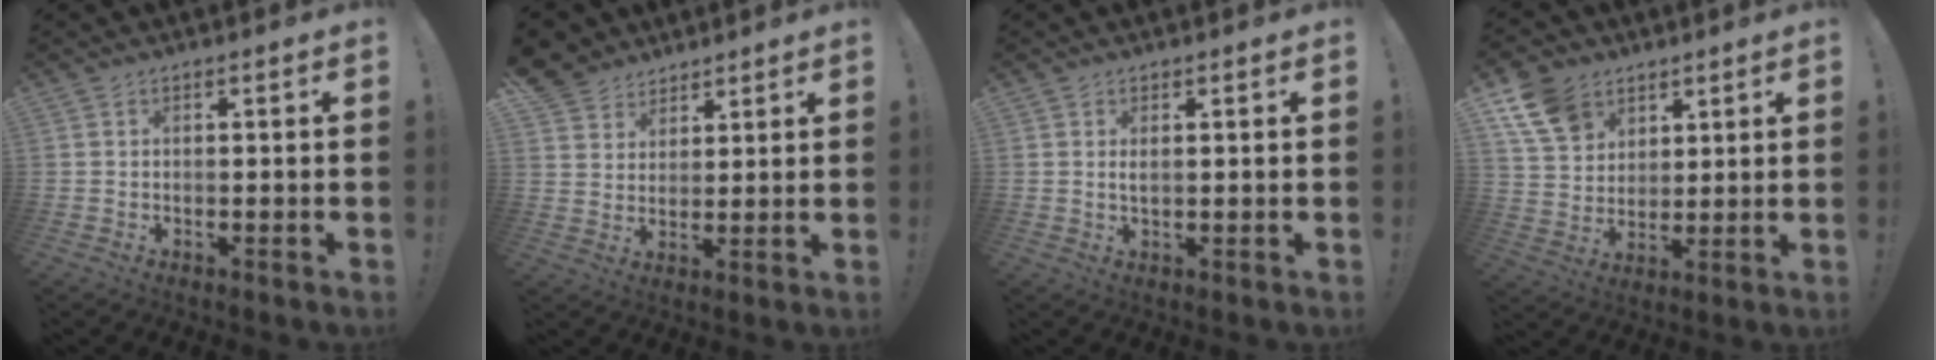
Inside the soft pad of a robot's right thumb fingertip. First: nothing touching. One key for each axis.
{"total": 6.9, "fx": 5.0, "fy": 4.7, "fz": 0.4, "tx": -0.012, "ty": -0.040, "tz": 0.102}
{"total": 1.3, "fx": 0.4, "fy": 0.3, "fz": 1.2, "tx": -0.018, "ty": -0.002, "tz": 0.005}
{"total": 12.7, "fx": 7.3, "fy": 9.0, "fz": 5.1, "tx": -0.090, "ty": -0.032, "tz": 0.147}